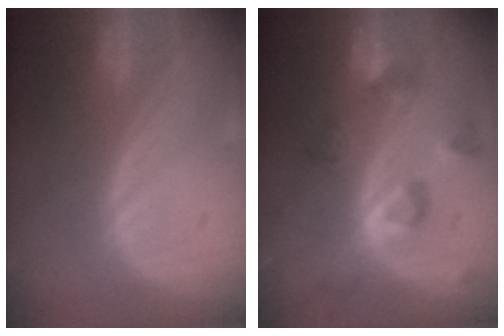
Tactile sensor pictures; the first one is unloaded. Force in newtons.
{"total": 7.6, "press": 7.5, "slide": 1.4}